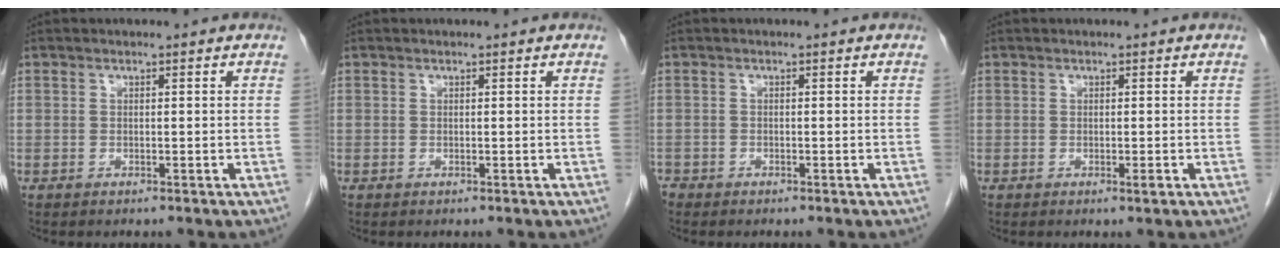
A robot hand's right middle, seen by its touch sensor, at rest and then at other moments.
{"total": 0.0}
{"total": 1.6, "force": [-1.3, 0.9, 0.2], "torque": [-0.012, -0.001, -0.025]}
{"total": 0.8, "force": [-0.3, 0.1, 0.7], "torque": [-0.010, -0.001, -0.004]}